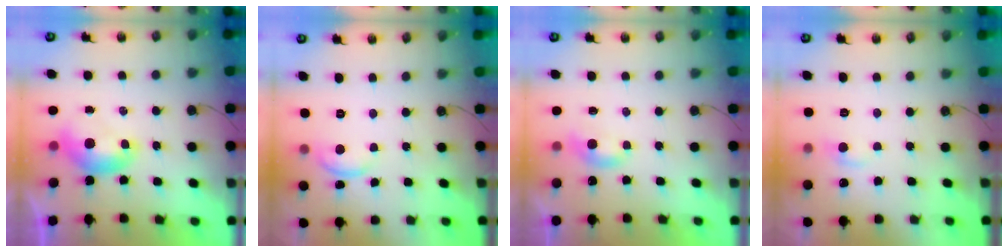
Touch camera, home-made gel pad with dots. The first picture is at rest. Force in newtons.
{"total": 2.4, "press": 2.4, "slide": 0.4}
{"total": 2.4, "press": 2.4, "slide": 0.4}
{"total": 0.7, "press": 0.1, "slide": 0.7}